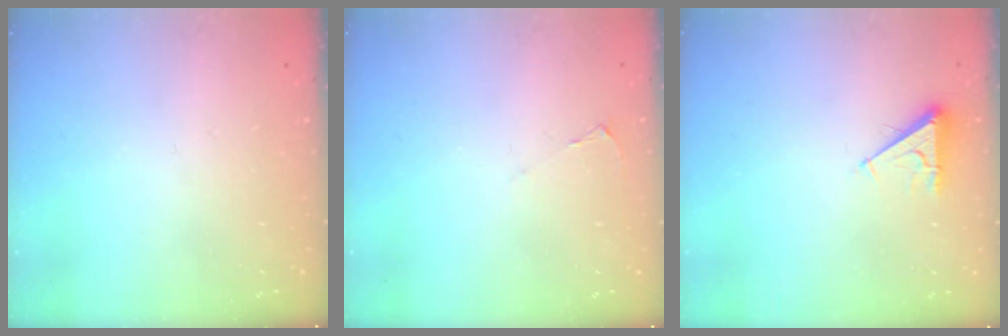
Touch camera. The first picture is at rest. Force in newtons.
{"total": 1.7, "press": 1.7, "slide": 0.3}
{"total": 4.5, "press": 4.4, "slide": 0.8}